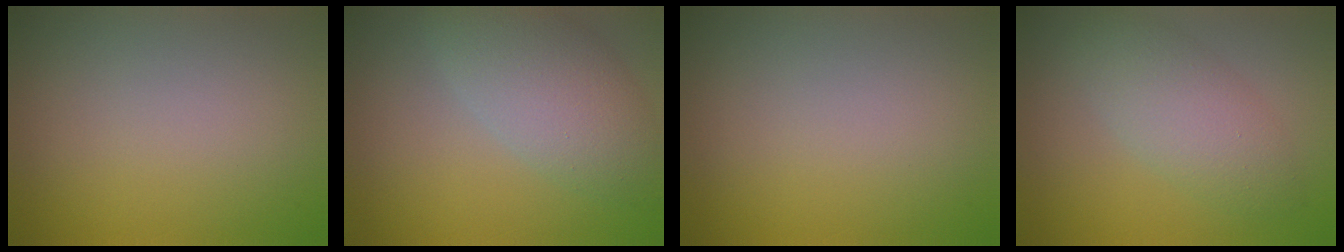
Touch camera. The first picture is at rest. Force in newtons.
{"total": 5.5, "press": 5.5, "slide": 0.6}
{"total": 0.0}
{"total": 4.0, "press": 4.0, "slide": 0.3}